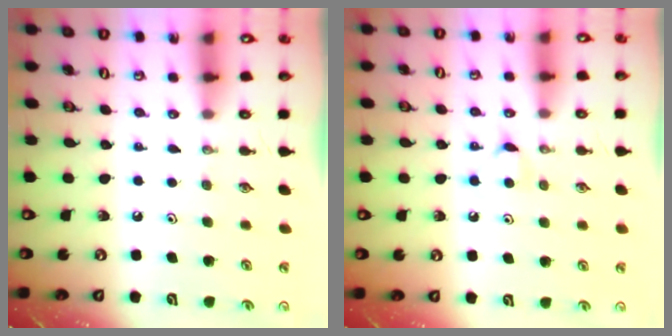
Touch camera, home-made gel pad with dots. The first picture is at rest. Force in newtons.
{"total": 5.2, "press": 5.2, "slide": 0.4}